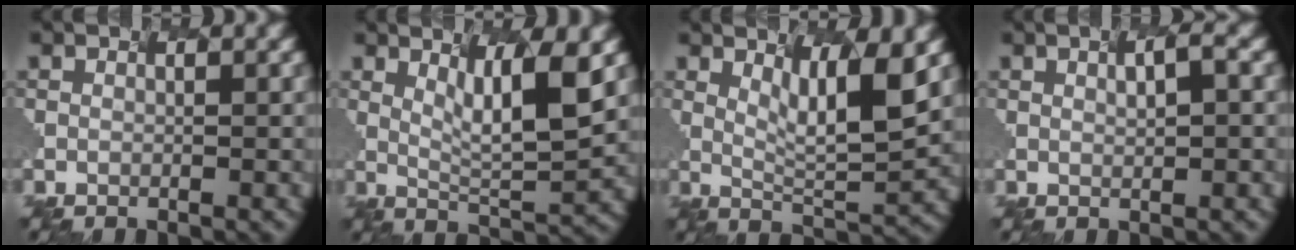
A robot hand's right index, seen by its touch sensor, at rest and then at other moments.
{"total": 3.7, "force": [1.4, -0.3, 3.4], "torque": [-0.095, -0.024, 0.056]}
{"total": 3.5, "force": [1.6, -0.1, 3.2], "torque": [-0.090, -0.024, 0.058]}
{"total": 0.9, "force": [0.1, -0.4, 0.8], "torque": [-0.026, 0.002, 0.026]}